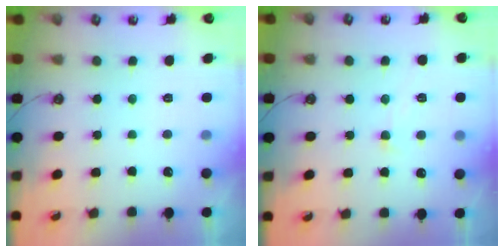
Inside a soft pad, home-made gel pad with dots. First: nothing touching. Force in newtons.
{"total": 2.1, "press": 2.0, "slide": 0.4}